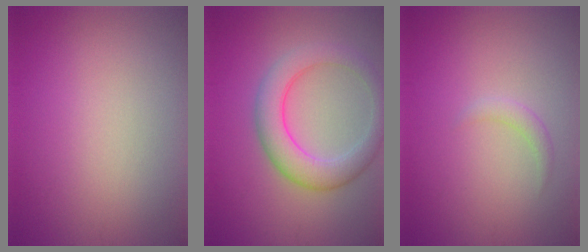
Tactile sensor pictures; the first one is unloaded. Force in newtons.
{"total": 4.9, "press": 4.9, "slide": 0.3}
{"total": 1.1, "press": 1.1, "slide": 0.1}